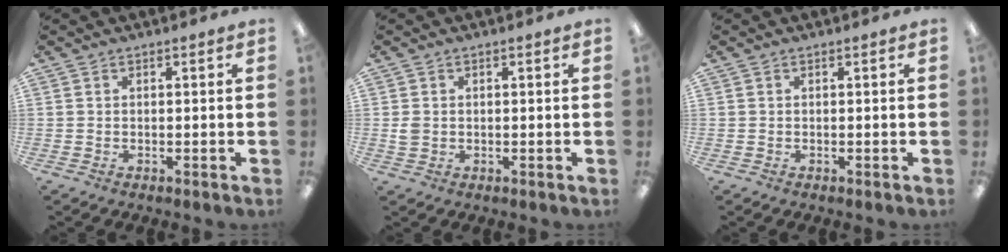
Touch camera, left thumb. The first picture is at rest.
{"total": 2.1, "force": [0.0, 1.8, 1.1], "torque": [-0.013, 0.002, -0.001]}
{"total": 0.0}